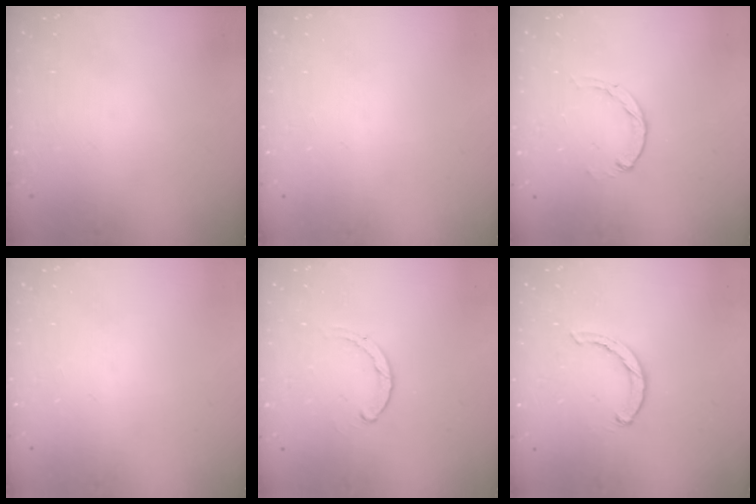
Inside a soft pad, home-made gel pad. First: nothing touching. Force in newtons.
{"total": 0.0}
{"total": 1.1, "press": 1.1, "slide": 0.2}
{"total": 0.0}
{"total": 1.1, "press": 1.0, "slide": 0.3}
{"total": 1.5, "press": 1.5, "slide": 0.3}